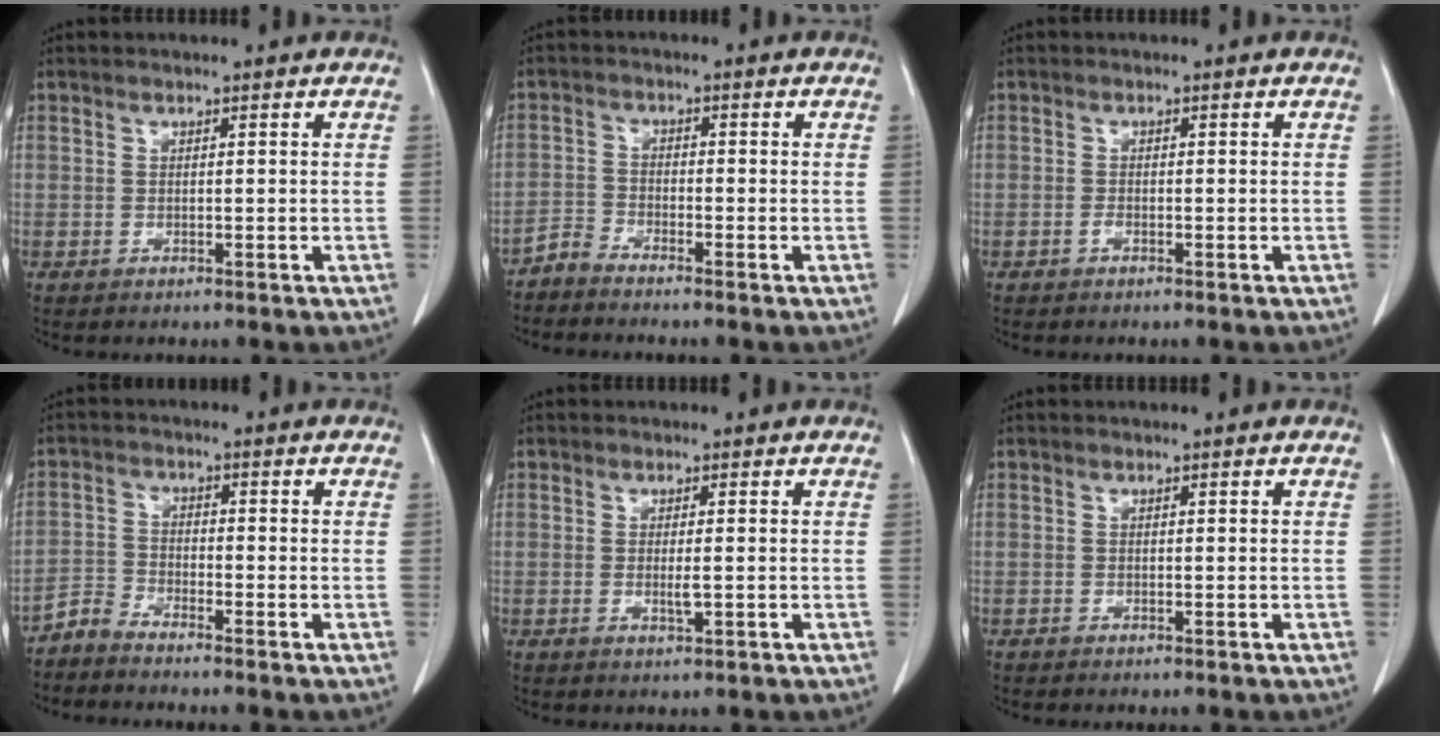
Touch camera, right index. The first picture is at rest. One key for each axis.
{"total": 2.7, "fx": -2.6, "fy": 0.5, "fz": 0.6, "tx": -0.014, "ty": -0.001, "tz": -0.054}
{"total": 1.1, "fx": -0.5, "fy": 0.6, "fz": 0.7, "tx": -0.011, "ty": 0.003, "tz": -0.009}
{"total": 3.1, "fx": -3.1, "fy": 0.5, "fz": 0.5, "tx": -0.011, "ty": -0.006, "tz": -0.066}
{"total": 2.3, "fx": -0.4, "fy": 0.6, "fz": 2.2, "tx": -0.046, "ty": -0.003, "tz": -0.003}
{"total": 0.0}